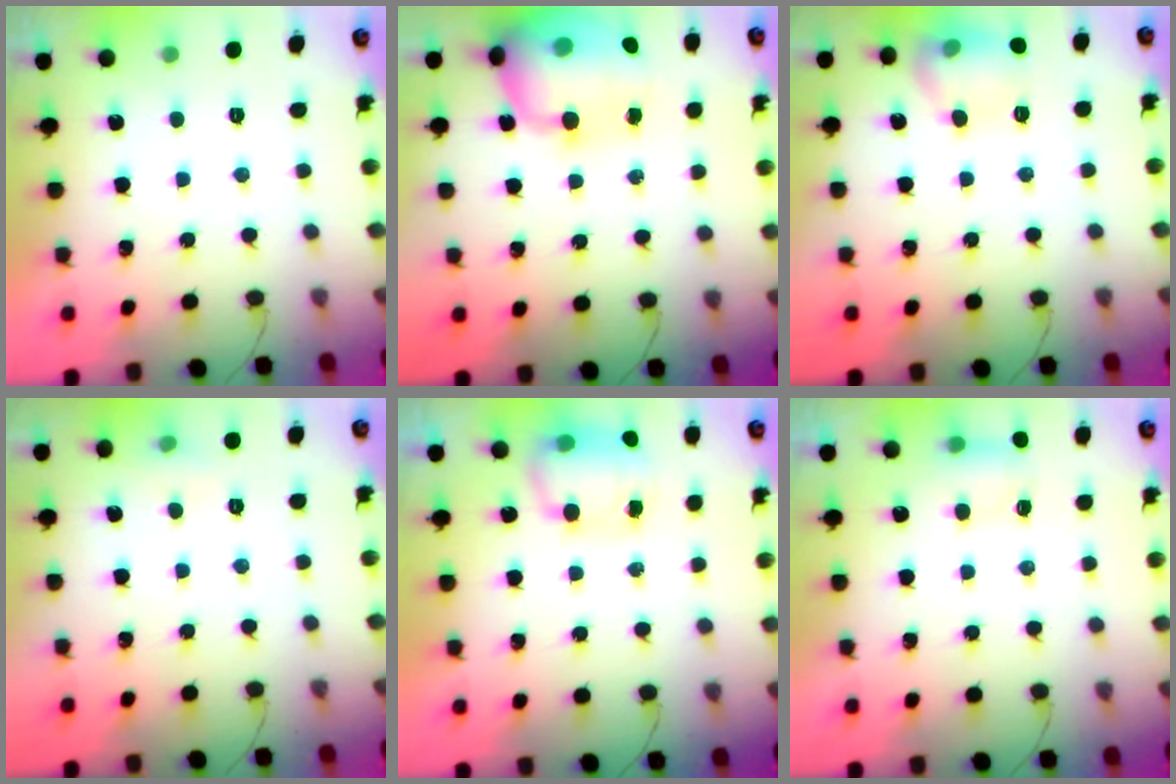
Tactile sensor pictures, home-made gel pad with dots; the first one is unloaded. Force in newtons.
{"total": 20.9, "press": 20.5, "slide": 4.5}
{"total": 12.0, "press": 12.0, "slide": 1.0}
{"total": 3.9, "press": 3.5, "slide": 1.6}
{"total": 7.2, "press": 7.1, "slide": 1.5}
{"total": 4.4, "press": 4.3, "slide": 1.1}